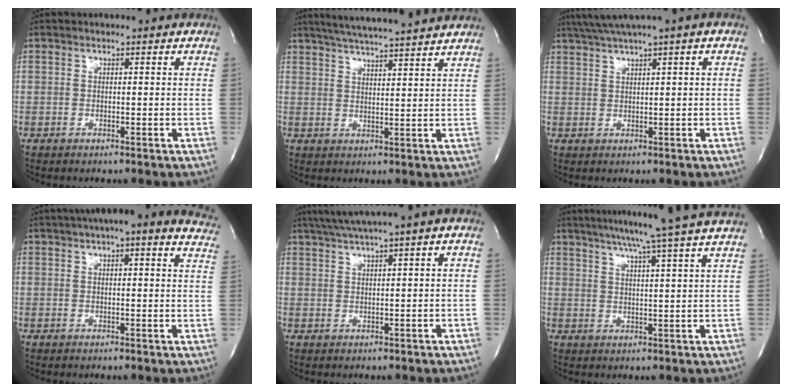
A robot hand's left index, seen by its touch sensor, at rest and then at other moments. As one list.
[{"total": 14.2, "force": [12.8, -0.2, 6.4], "torque": [-0.113, 0.018, 0.175]}, {"total": 5.2, "force": [3.4, -0.8, 3.8], "torque": [-0.077, 0.020, 0.065]}, {"total": 18.4, "force": [15.1, 3.4, 9.9], "torque": [-0.139, 0.034, 0.172]}, {"total": 6.0, "force": [4.1, -1.1, 4.2], "torque": [-0.078, 0.023, 0.073]}, {"total": 13.2, "force": [11.1, -2.4, 6.8], "torque": [-0.111, -0.015, 0.142]}]